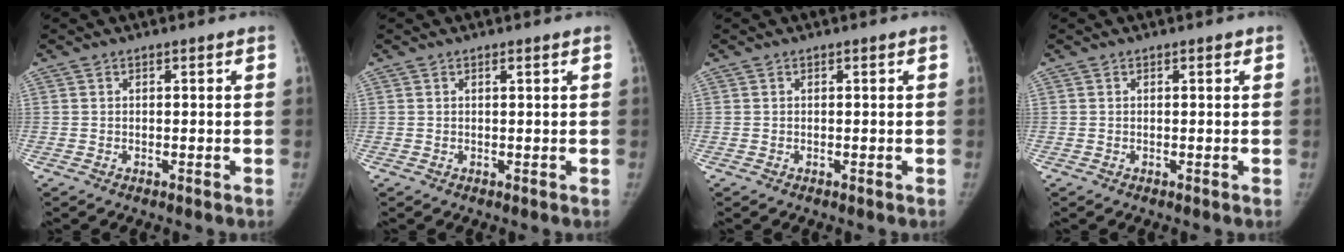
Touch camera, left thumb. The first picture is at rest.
{"total": 0.6, "force": [0.4, 0.0, 0.5], "torque": [-0.009, -0.001, 0.008]}
{"total": 0.0}
{"total": 0.5, "force": [0.3, 0.2, 0.4], "torque": [-0.006, -0.001, 0.004]}